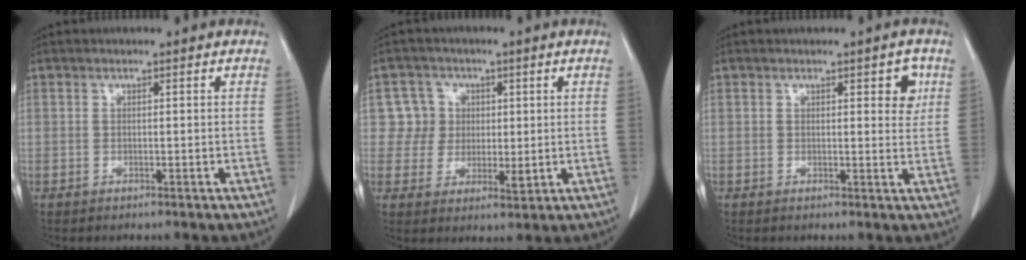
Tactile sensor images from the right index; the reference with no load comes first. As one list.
[{"total": 5.6, "force": [1.4, 5.4, 0.7], "torque": [0.000, 0.010, 0.027]}, {"total": 3.3, "force": [1.3, 1.1, 2.8], "torque": [-0.027, -0.002, 0.014]}]